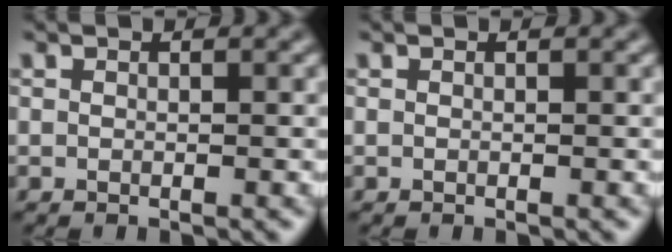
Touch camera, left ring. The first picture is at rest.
{"total": 0.0}